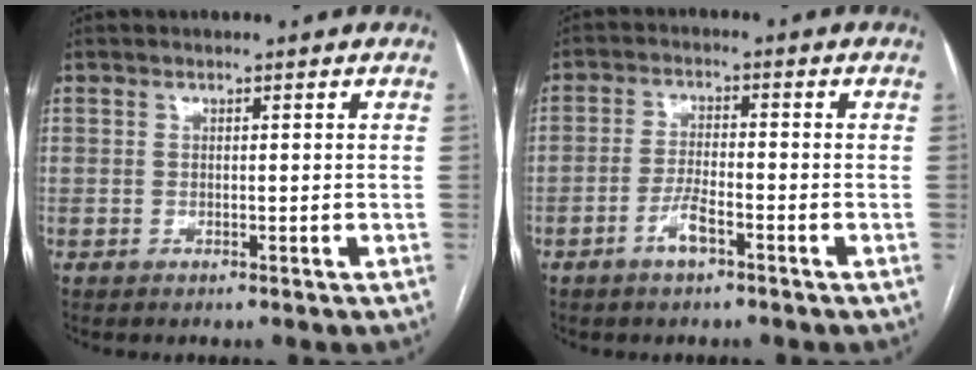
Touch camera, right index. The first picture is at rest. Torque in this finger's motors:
{"motor_torque": [0.64, -0.02, 0.03, 0.04]}